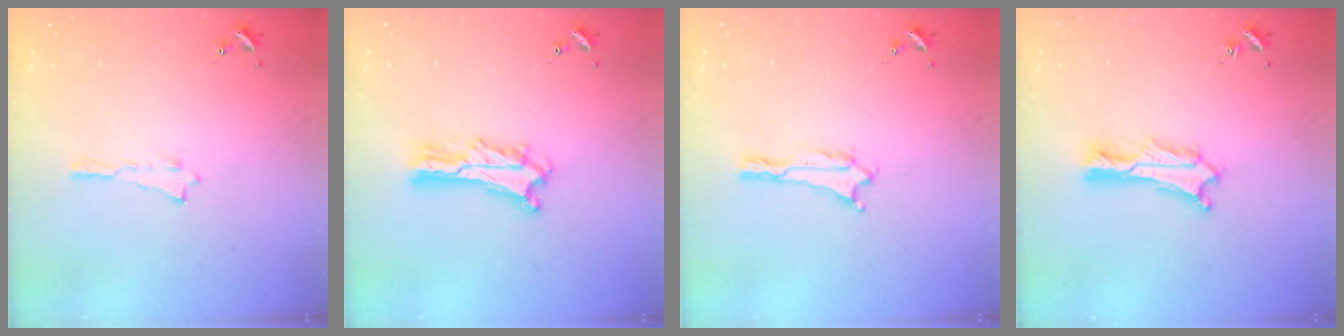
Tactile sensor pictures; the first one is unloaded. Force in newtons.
{"total": 4.3, "press": 4.3, "slide": 0.4}
{"total": 0.0}
{"total": 1.9, "press": 1.9, "slide": 0.2}